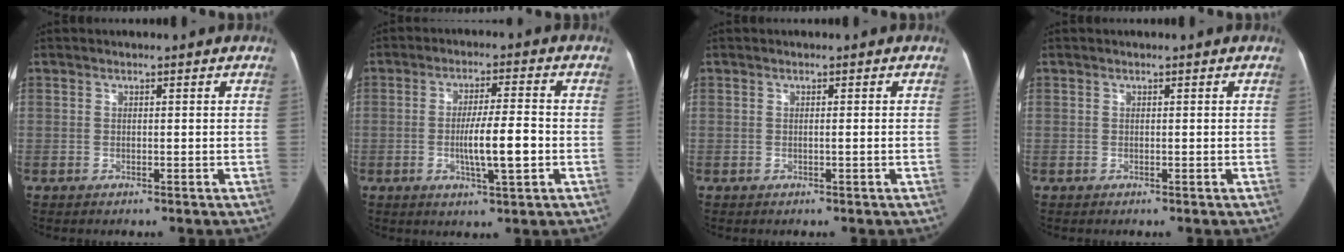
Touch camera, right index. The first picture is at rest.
{"total": 7.9, "force": [-1.6, 0.6, 7.7], "torque": [-0.135, -0.002, -0.029]}
{"total": 0.6, "force": [-0.2, -0.2, 0.5], "torque": [-0.008, 0.000, -0.002]}
{"total": 0.0}